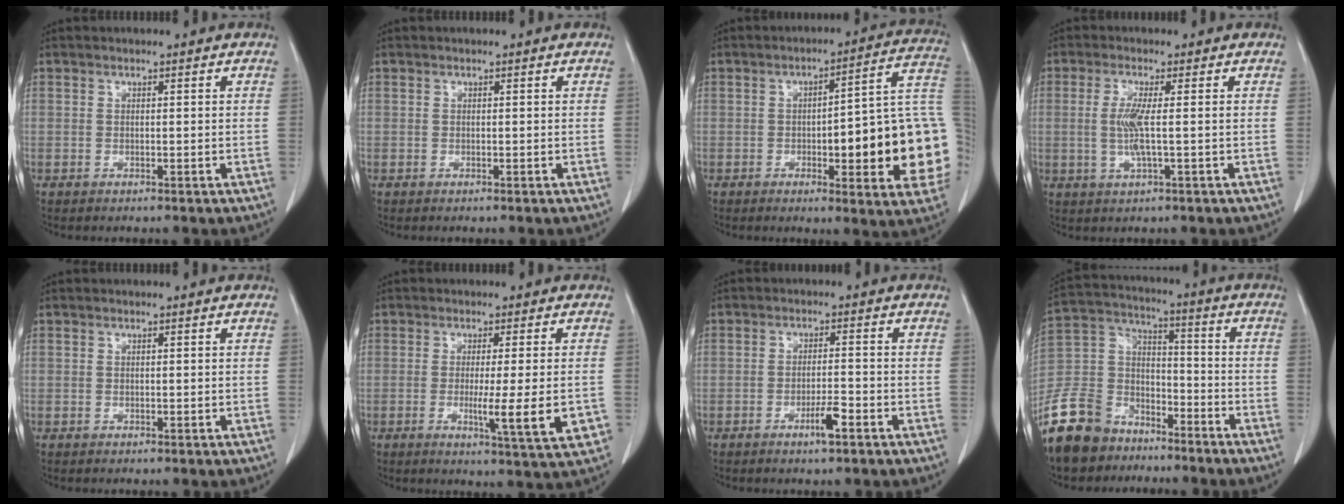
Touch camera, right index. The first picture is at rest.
{"total": 0.0}
{"total": 19.8, "force": [-2.8, 3.5, 19.3], "torque": [-0.173, 0.031, -0.025]}
{"total": 4.3, "force": [-0.1, 0.2, 4.3], "torque": [-0.091, -0.005, -0.003]}
{"total": 0.0}
{"total": 8.1, "force": [-1.9, 0.1, 7.9], "torque": [-0.105, -0.018, -0.028]}
{"total": 3.5, "force": [-2.0, 0.2, 2.8], "torque": [-0.050, -0.002, -0.036]}
{"total": 16.2, "force": [-12.5, 8.9, 5.2], "torque": [-0.129, 0.025, -0.228]}